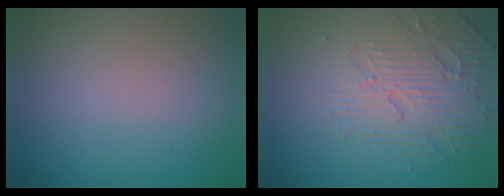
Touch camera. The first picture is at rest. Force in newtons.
{"total": 4.4, "press": 3.9, "slide": 2.1}